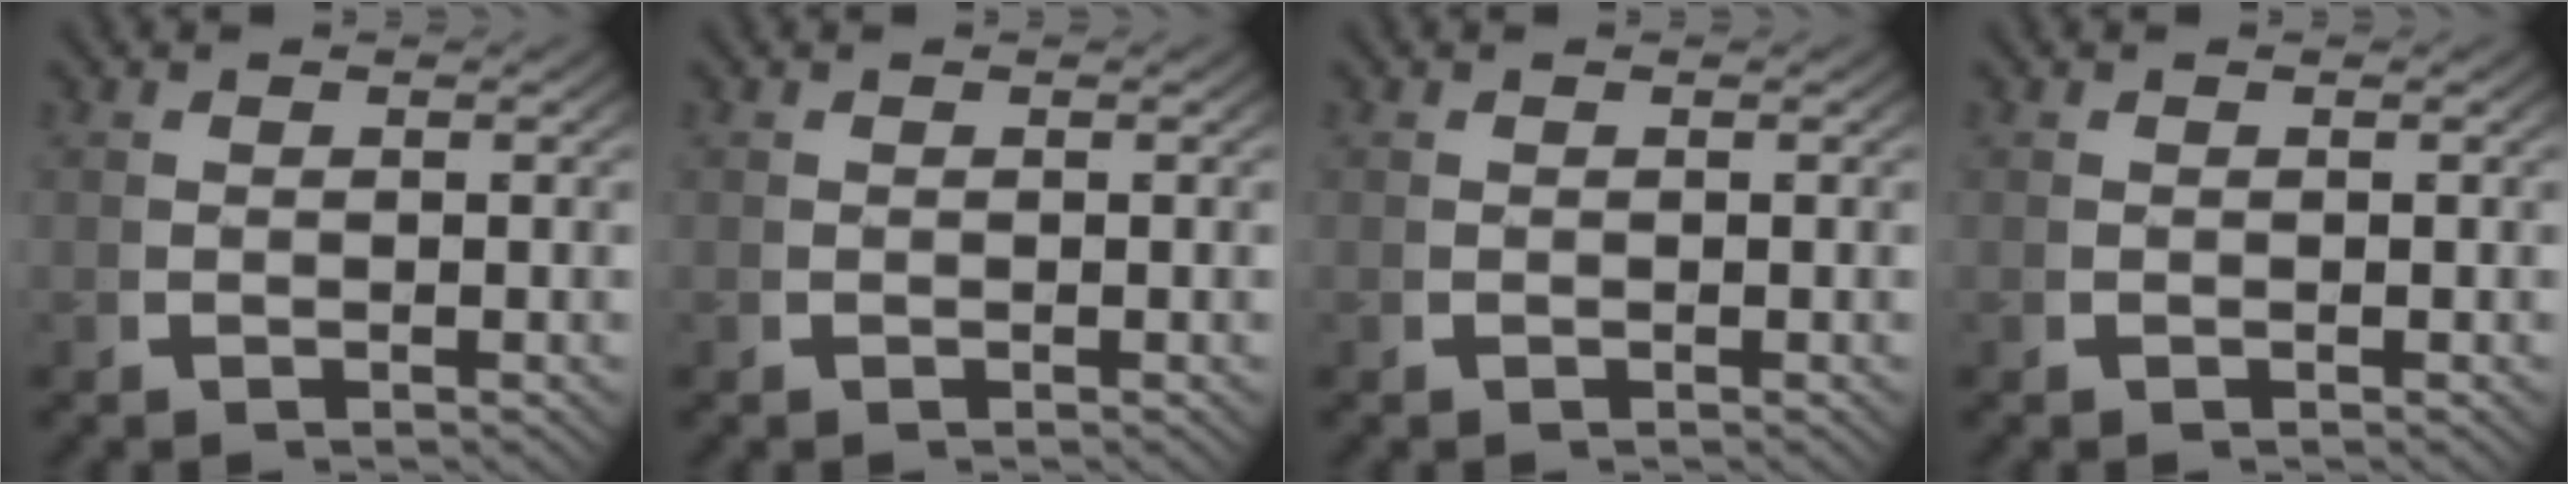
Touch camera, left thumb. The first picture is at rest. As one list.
[{"total": 0.0}, {"total": 0.0}, {"total": 0.0}]